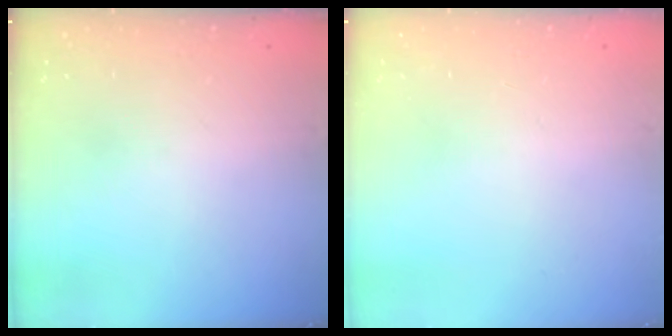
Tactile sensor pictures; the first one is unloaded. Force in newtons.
{"total": 0.0}